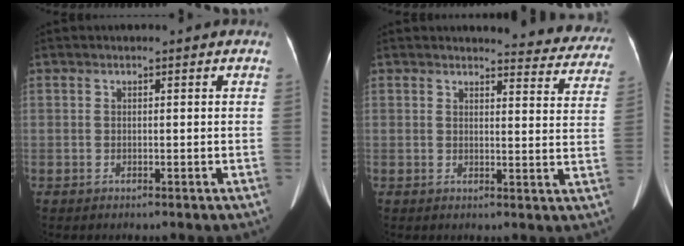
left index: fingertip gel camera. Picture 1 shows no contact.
{"total": 10.5, "force": [10.3, 1.7, 1.2], "torque": [0.018, -0.052, 0.085]}